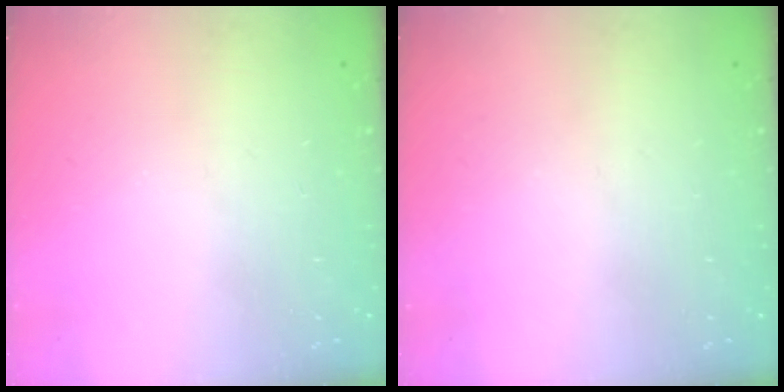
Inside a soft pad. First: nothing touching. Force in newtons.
{"total": 0.0}